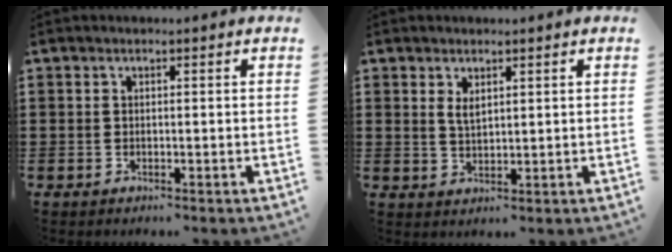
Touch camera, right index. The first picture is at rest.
{"total": 2.2, "force": [1.2, 1.1, 1.5], "torque": [-0.033, 0.003, 0.021]}